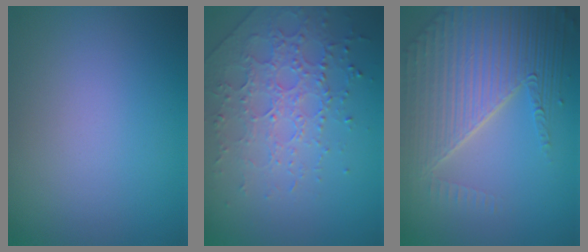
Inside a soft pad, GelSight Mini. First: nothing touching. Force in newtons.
{"total": 3.7, "press": 3.5, "slide": 1.1}
{"total": 8.7, "press": 5.8, "slide": 6.5}